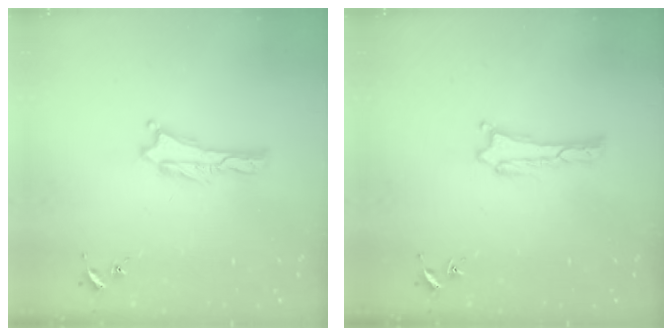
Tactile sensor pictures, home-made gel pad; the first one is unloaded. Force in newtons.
{"total": 0.0}